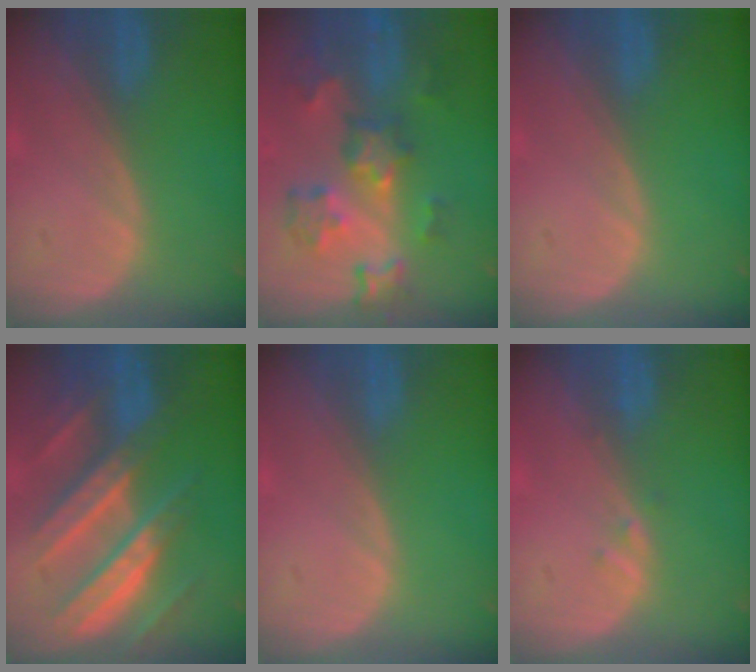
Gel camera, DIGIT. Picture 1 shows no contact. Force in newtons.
{"total": 9.2, "press": 8.1, "slide": 4.5}
{"total": 0.0}
{"total": 11.2, "press": 11.1, "slide": 1.0}
{"total": 0.0}
{"total": 1.0, "press": 0.9, "slide": 0.5}